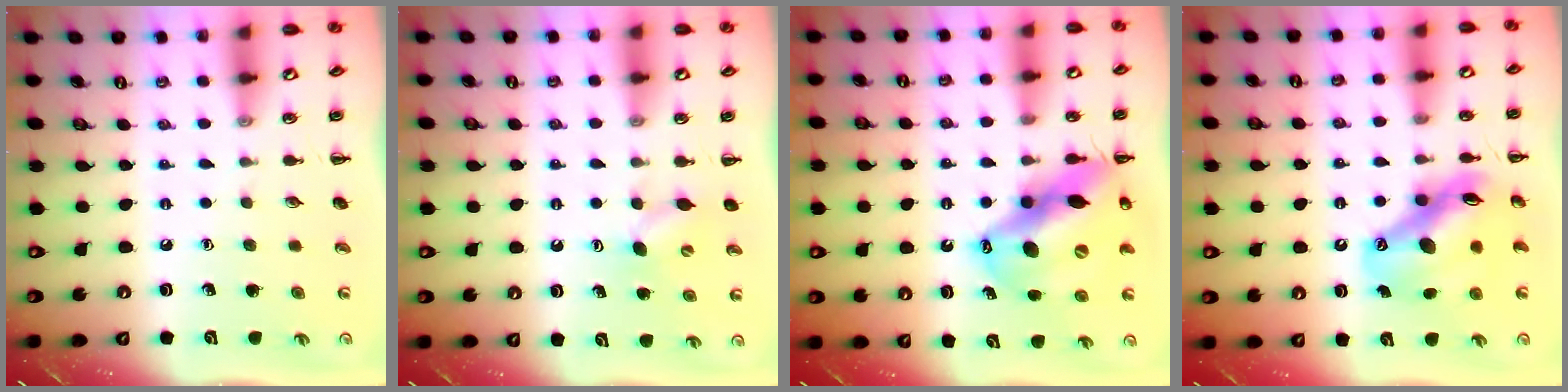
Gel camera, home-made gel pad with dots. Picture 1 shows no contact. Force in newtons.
{"total": 4.5, "press": 4.3, "slide": 1.2}
{"total": 18.4, "press": 17.6, "slide": 5.3}
{"total": 14.7, "press": 14.1, "slide": 4.2}